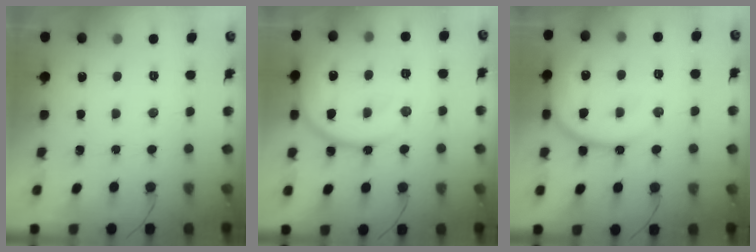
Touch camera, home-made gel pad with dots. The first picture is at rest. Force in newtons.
{"total": 15.4, "press": 15.3, "slide": 1.6}
{"total": 15.6, "press": 15.5, "slide": 1.7}